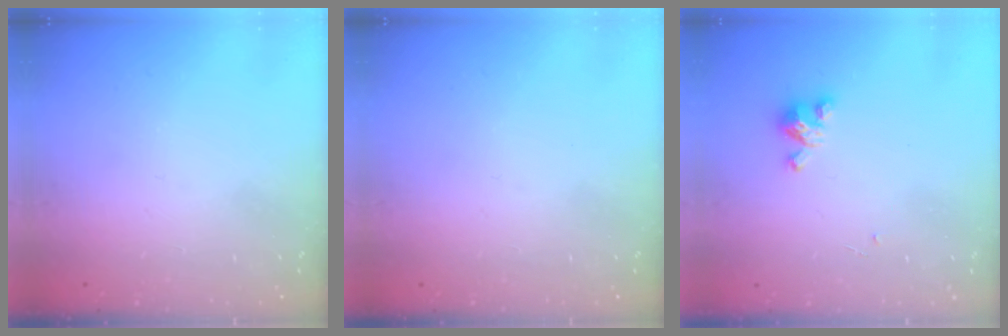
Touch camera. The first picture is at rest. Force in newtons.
{"total": 0.0}
{"total": 3.6, "press": 3.6, "slide": 0.3}